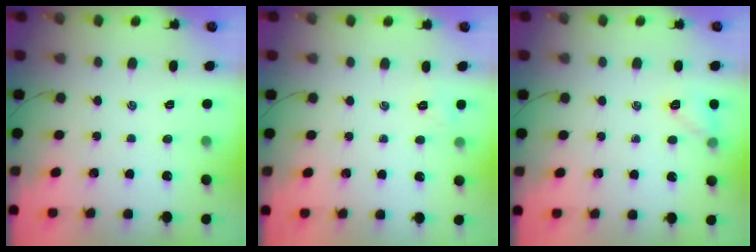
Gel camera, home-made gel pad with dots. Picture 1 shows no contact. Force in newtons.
{"total": 4.1, "press": 3.9, "slide": 1.2}
{"total": 6.9, "press": 6.8, "slide": 1.1}